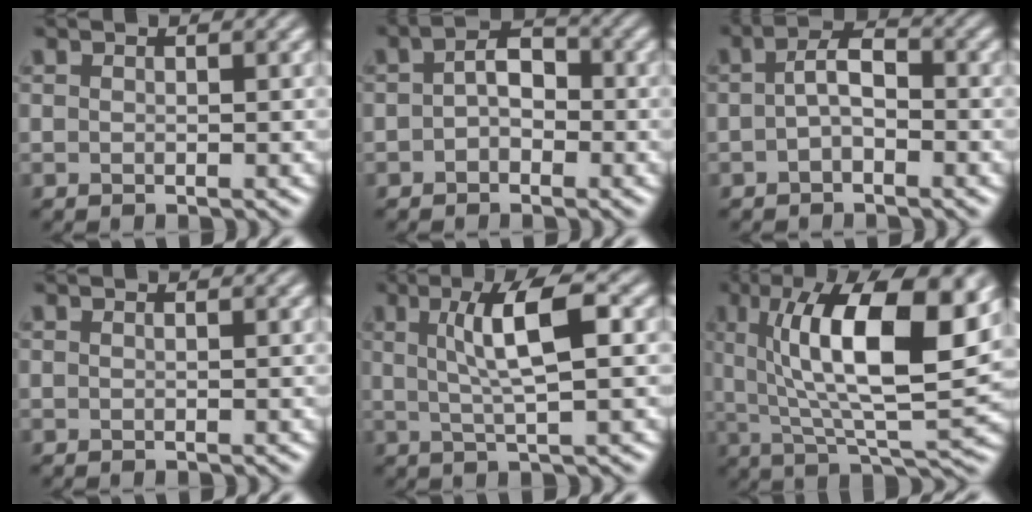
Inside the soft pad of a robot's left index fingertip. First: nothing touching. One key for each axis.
{"total": 2.8, "fx": -0.4, "fy": 1.8, "fz": 2.1, "tx": -0.035, "ty": 0.007, "tz": -0.015}
{"total": 2.7, "fx": -0.5, "fy": 1.3, "fz": 2.3, "tx": -0.044, "ty": 0.008, "tz": -0.015}
{"total": 0.0}
{"total": 5.8, "fx": 1.3, "fy": 1.2, "fz": 5.5, "tx": -0.093, "ty": 0.008, "tz": 0.023}
{"total": 12.9, "fx": 3.7, "fy": 3.7, "fz": 11.8, "tx": -0.182, "ty": 0.006, "tz": 0.062}